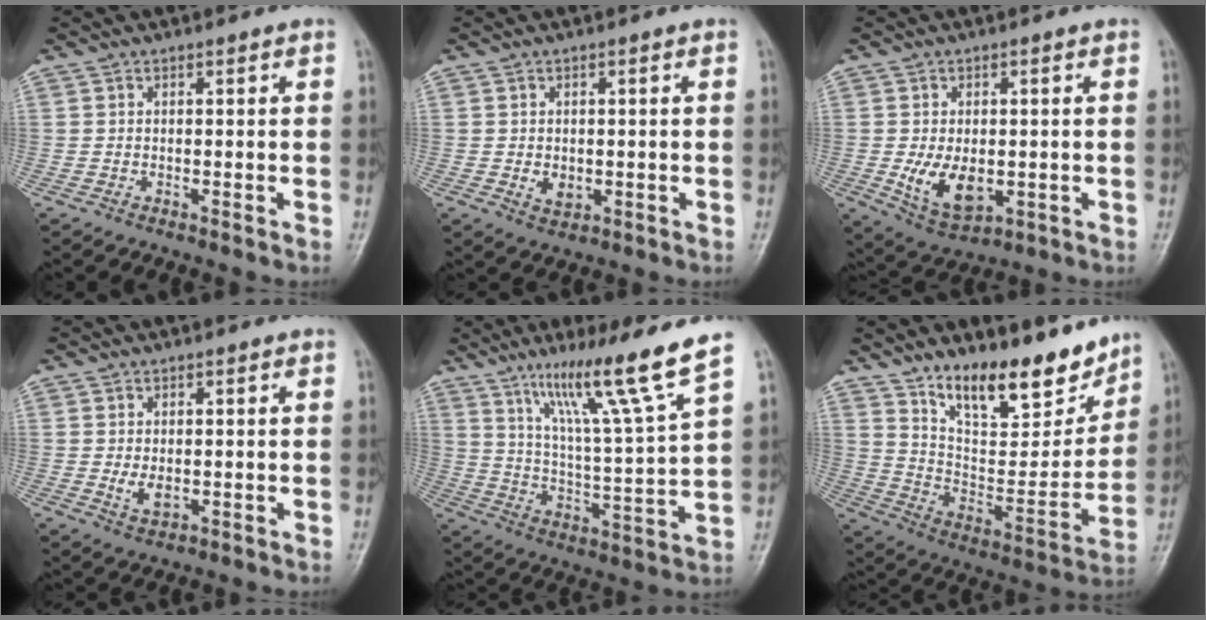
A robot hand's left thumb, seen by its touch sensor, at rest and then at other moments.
{"total": 2.0, "force": [-0.3, 1.5, 1.4], "torque": [-0.018, -0.002, -0.002]}
{"total": 8.4, "force": [-1.2, 5.1, 6.5], "torque": [-0.101, -0.012, -0.007]}
{"total": 3.1, "force": [-0.1, 1.9, 2.5], "torque": [-0.040, -0.008, 0.003]}
{"total": 16.6, "force": [10.9, -0.7, 12.4], "torque": [-0.197, -0.063, 0.182]}
{"total": 18.5, "force": [13.9, 6.6, 10.3], "torque": [-0.112, -0.091, 0.236]}